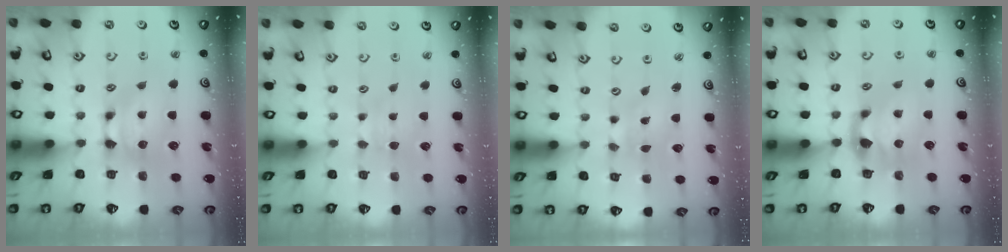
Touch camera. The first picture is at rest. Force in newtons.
{"total": 2.2, "press": 2.2, "slide": 0.4}
{"total": 4.7, "press": 4.6, "slide": 0.8}
{"total": 1.5, "press": 0.4, "slide": 1.4}